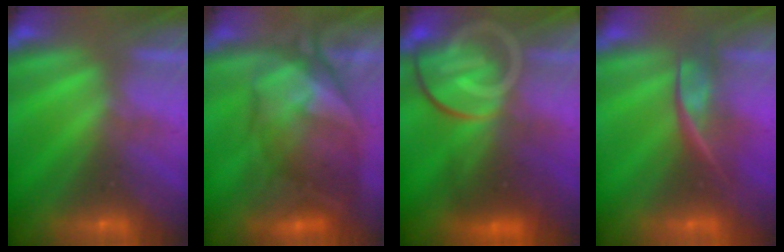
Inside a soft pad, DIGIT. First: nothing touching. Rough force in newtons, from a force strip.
{"total": 11.8}
{"total": 7.6}
{"total": 2.4}